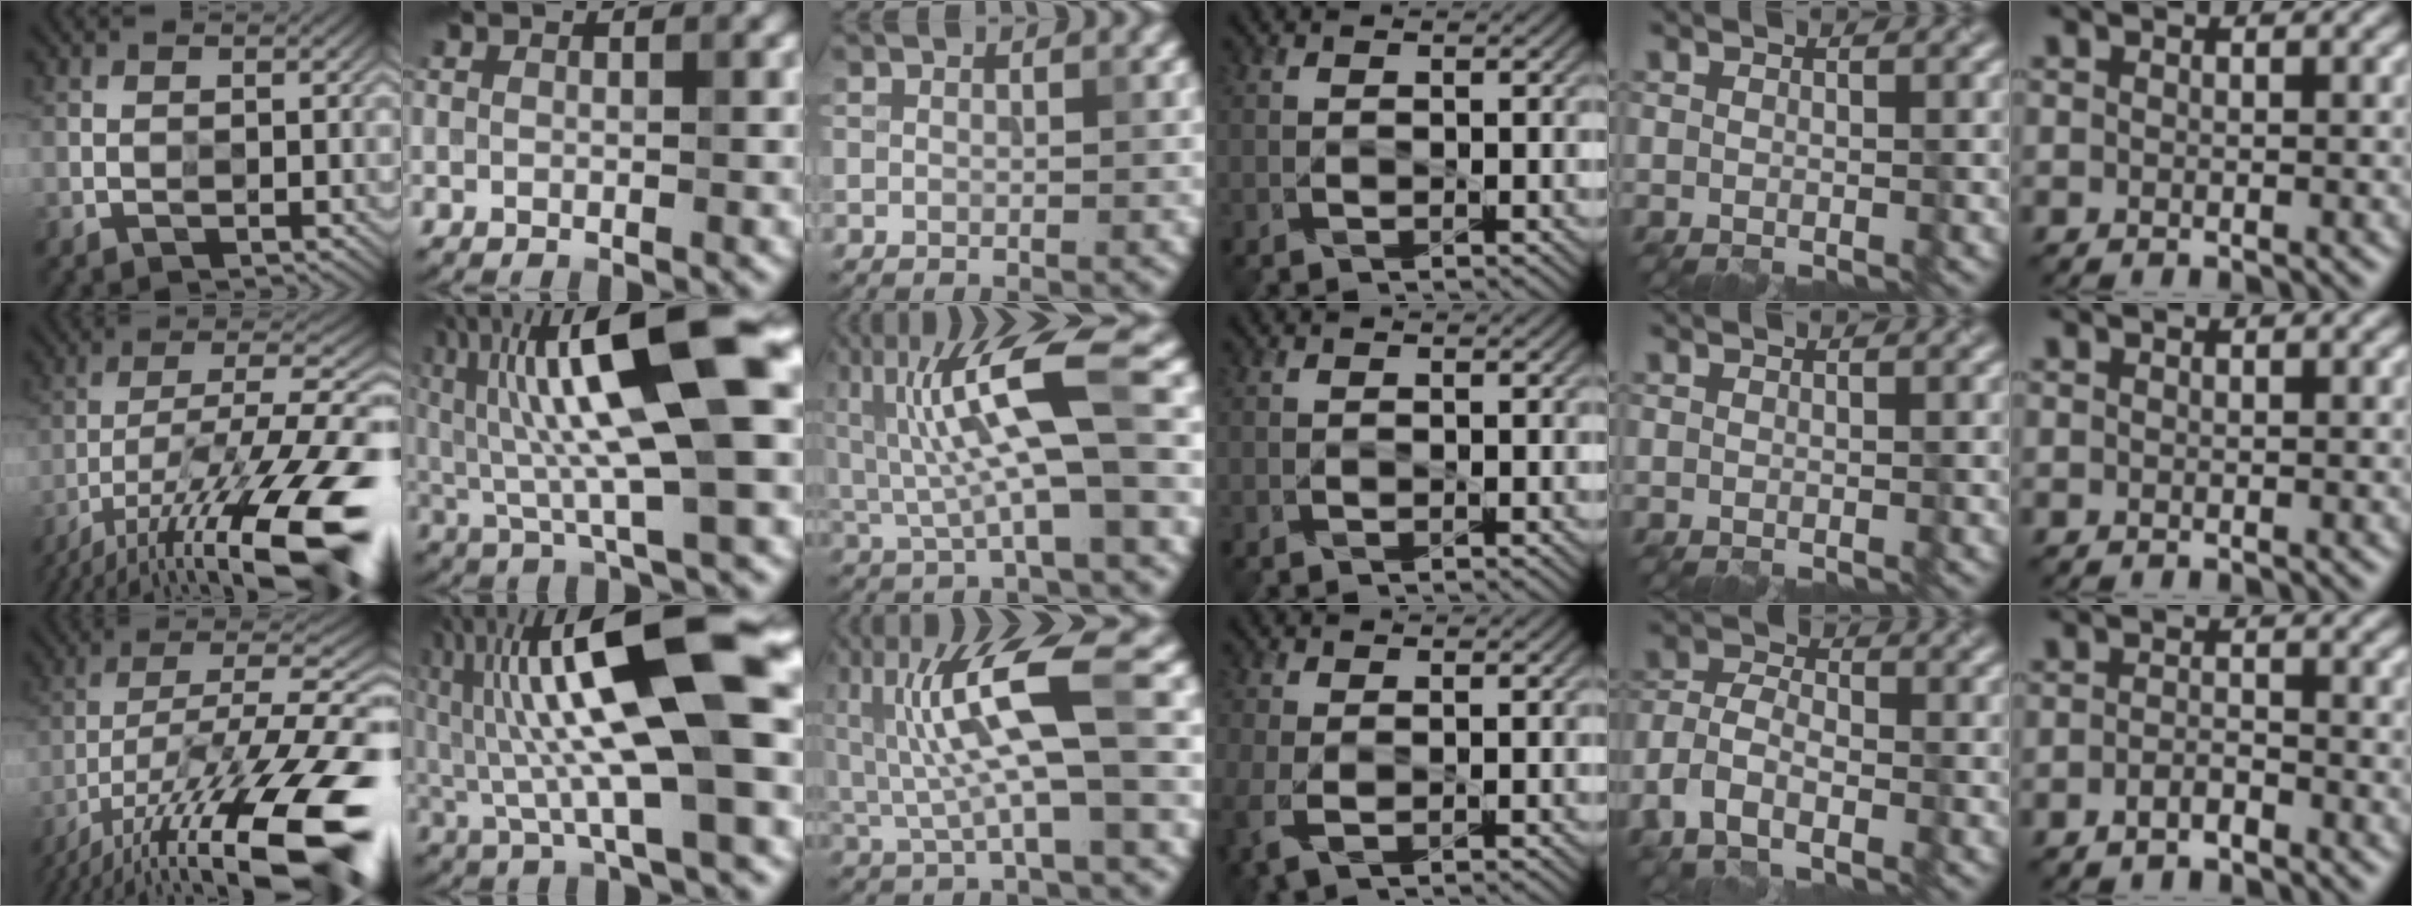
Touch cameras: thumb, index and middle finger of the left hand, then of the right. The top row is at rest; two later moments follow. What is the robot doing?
{"motion": "wipe", "object": "glass cup"}